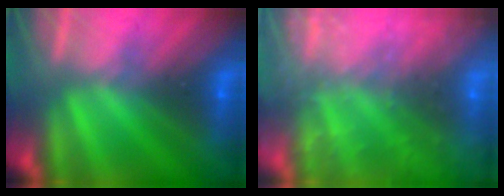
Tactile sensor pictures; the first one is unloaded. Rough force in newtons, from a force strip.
{"total": 6.9}